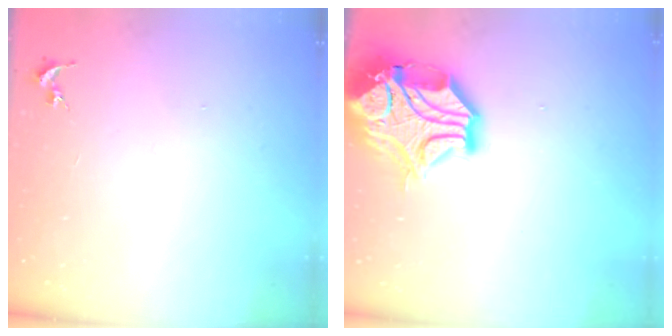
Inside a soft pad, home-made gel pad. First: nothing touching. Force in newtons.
{"total": 17.6, "press": 17.4, "slide": 2.6}